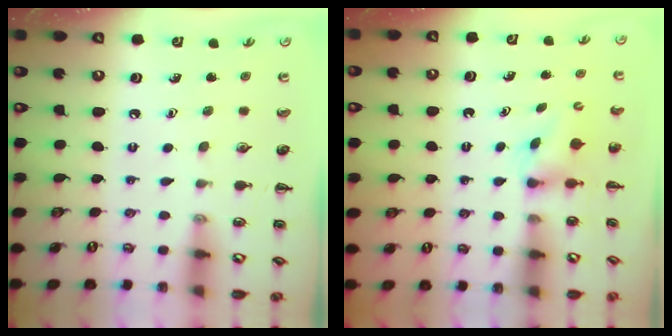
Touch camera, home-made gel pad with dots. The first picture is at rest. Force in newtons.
{"total": 2.2, "press": 1.9, "slide": 1.0}